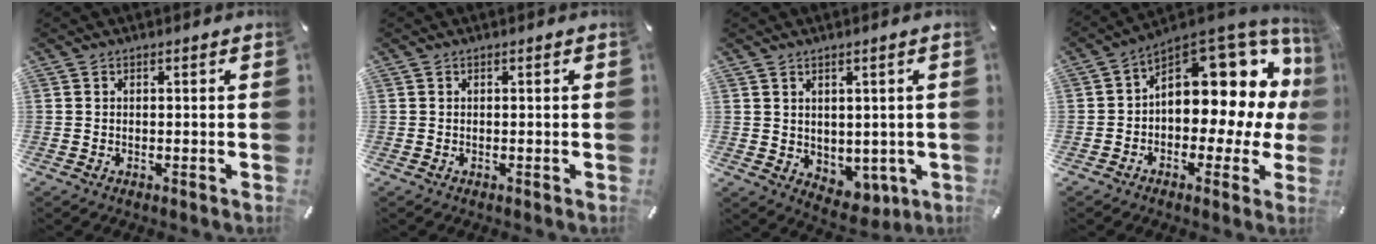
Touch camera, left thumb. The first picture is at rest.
{"total": 0.0}
{"total": 4.7, "force": [2.6, 3.9, 0.5], "torque": [-0.002, -0.023, 0.052]}
{"total": 14.6, "force": [6.3, 9.1, 9.5], "torque": [-0.104, -0.073, 0.101]}